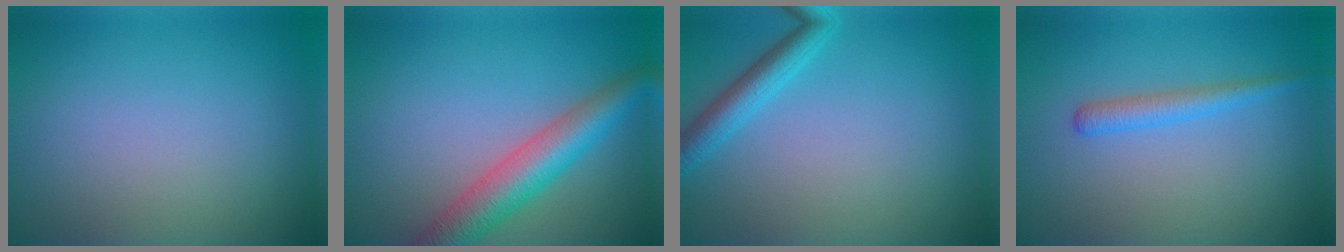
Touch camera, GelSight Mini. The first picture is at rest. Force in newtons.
{"total": 6.0, "press": 6.0, "slide": 0.2}
{"total": 3.0, "press": 3.0, "slide": 0.1}
{"total": 2.0, "press": 2.0, "slide": 0.1}